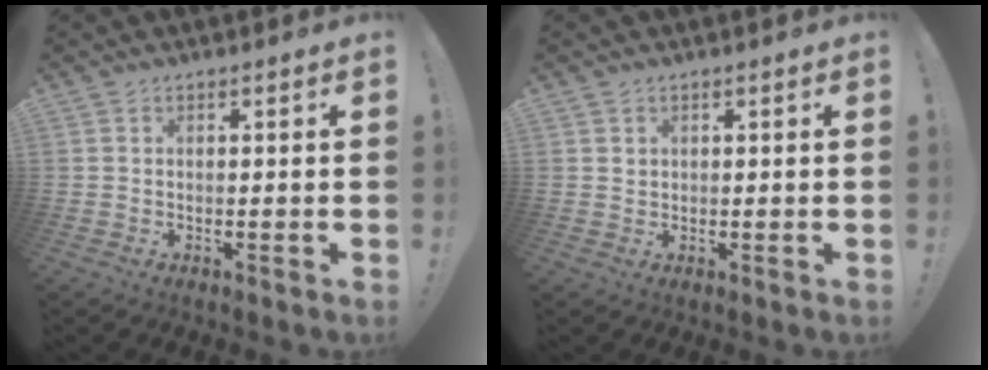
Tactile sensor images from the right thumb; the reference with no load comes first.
{"total": 1.2, "force": [0.7, 0.9, 0.3], "torque": [0.001, -0.001, 0.012]}